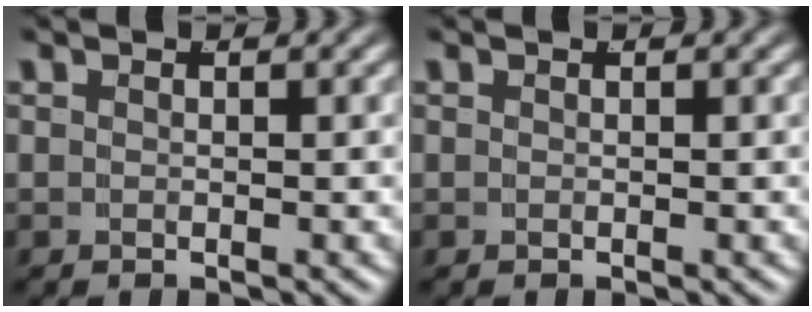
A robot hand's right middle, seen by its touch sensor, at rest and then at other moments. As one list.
[{"total": 0.0}]